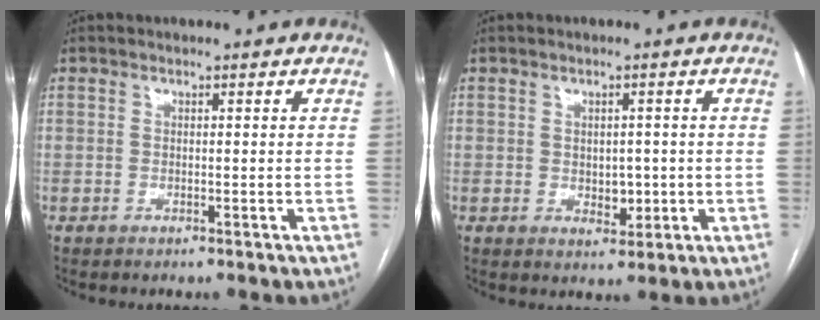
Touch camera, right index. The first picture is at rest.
{"total": 3.2, "force": [-0.2, 2.2, 2.3], "torque": [-0.026, 0.000, 0.006]}